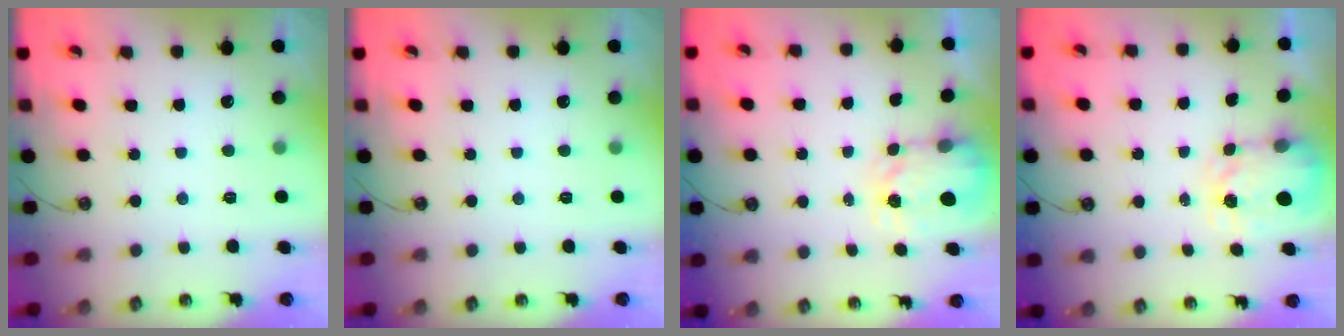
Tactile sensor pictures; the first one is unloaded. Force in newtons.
{"total": 0.0}
{"total": 3.6, "press": 3.5, "slide": 0.4}
{"total": 3.6, "press": 3.5, "slide": 0.5}